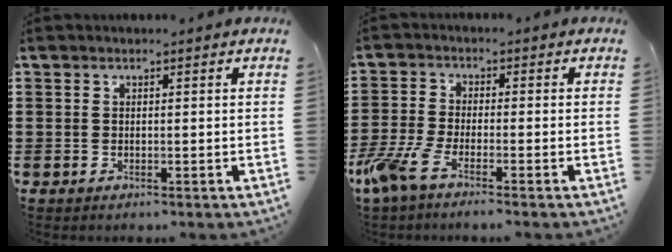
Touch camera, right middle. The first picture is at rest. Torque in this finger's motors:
{"motor_torque": [1.79, -0.35, 0.59, 0.21]}